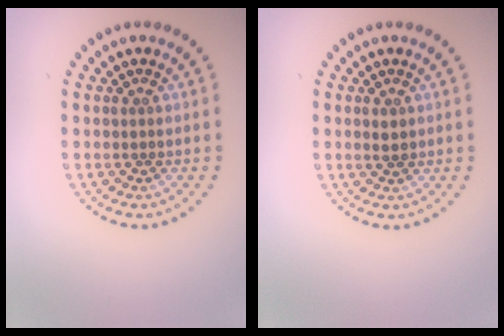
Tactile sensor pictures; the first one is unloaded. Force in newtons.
{"total": 1.2, "press": 1.2, "slide": 0.2}